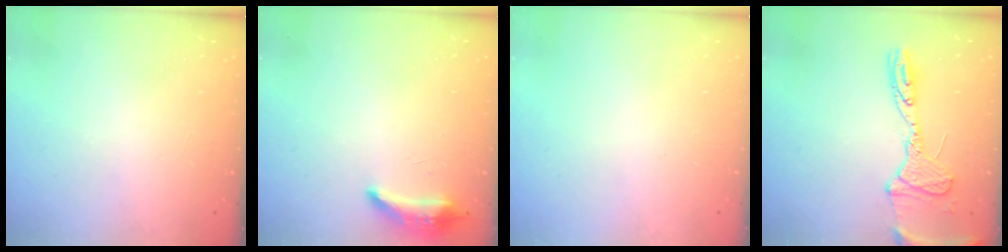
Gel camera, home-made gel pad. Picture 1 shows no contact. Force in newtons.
{"total": 8.5, "press": 8.4, "slide": 1.6}
{"total": 0.0}
{"total": 15.5, "press": 15.4, "slide": 1.2}